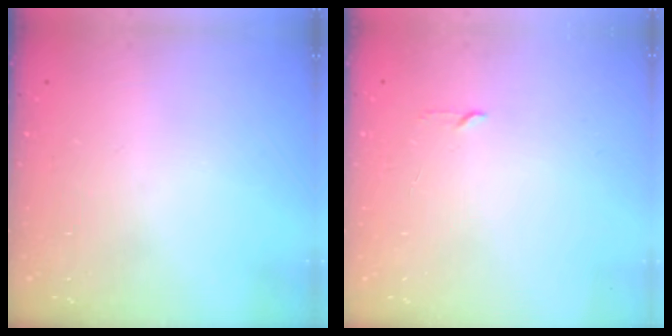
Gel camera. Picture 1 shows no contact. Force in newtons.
{"total": 2.3, "press": 2.2, "slide": 0.3}